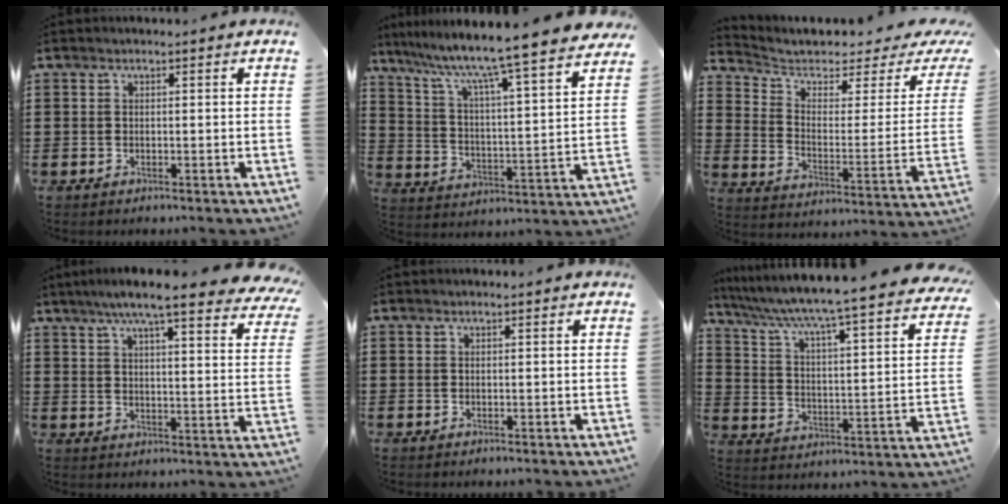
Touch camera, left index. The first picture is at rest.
{"total": 8.4, "force": [7.1, -1.2, 4.3], "torque": [-0.113, -0.064, 0.107]}
{"total": 4.5, "force": [3.3, 1.6, 2.5], "torque": [-0.071, -0.026, 0.052]}
{"total": 8.2, "force": [6.7, 0.1, 4.7], "torque": [-0.104, -0.026, 0.113]}
{"total": 0.0}
{"total": 4.4, "force": [3.7, -0.8, 2.3], "torque": [-0.065, -0.051, 0.048]}